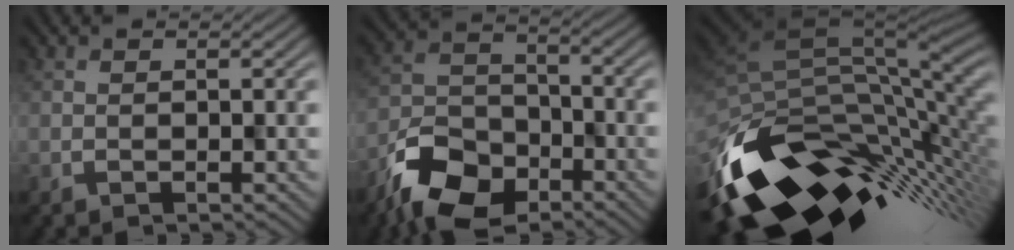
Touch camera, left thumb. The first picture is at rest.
{"total": 11.2, "force": [-8.0, 5.7, 5.5], "torque": [-0.122, -0.009, -0.159]}
{"total": 16.0, "force": [-5.2, 8.4, 12.5], "torque": [-0.256, -0.032, -0.079]}